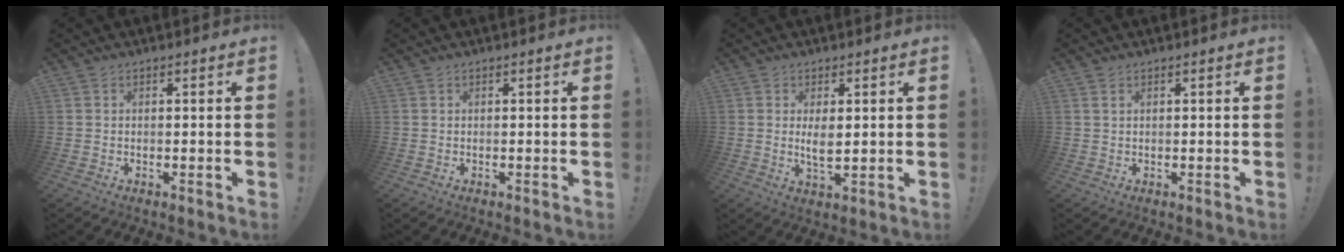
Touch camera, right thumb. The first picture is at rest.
{"total": 0.0}
{"total": 4.5, "force": [0.9, 1.8, 4.1], "torque": [-0.063, -0.011, 0.010]}
{"total": 0.9, "force": [0.5, 0.3, 0.7], "torque": [-0.009, -0.002, 0.007]}